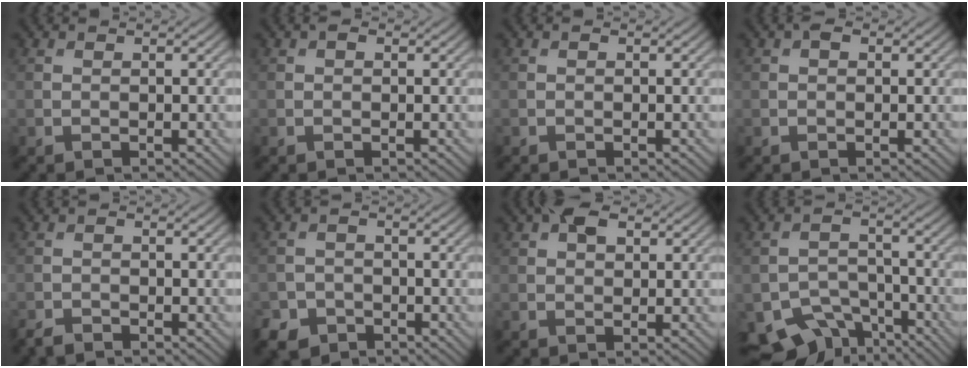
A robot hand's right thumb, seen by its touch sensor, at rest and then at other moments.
{"total": 0.7, "force": [0.2, 0.4, 0.5], "torque": [-0.006, 0.001, 0.001]}
{"total": 0.0}
{"total": 1.0, "force": [0.4, 0.6, 0.7], "torque": [-0.010, 0.002, 0.003]}
{"total": 1.5, "force": [-1.4, 0.4, 0.3], "torque": [-0.009, 0.000, -0.031]}
{"total": 3.7, "force": [-2.7, 2.4, 0.7], "torque": [-0.017, 0.000, -0.049]}
{"total": 3.2, "force": [1.6, 1.8, 2.2], "torque": [-0.040, 0.006, 0.024]}
{"total": 7.7, "force": [-5.6, 4.5, 3.0], "torque": [-0.057, -0.027, -0.089]}